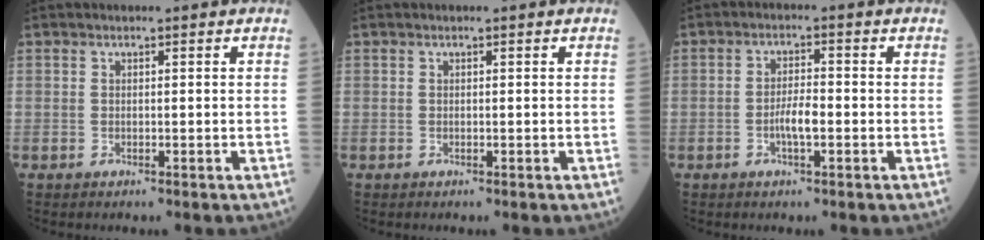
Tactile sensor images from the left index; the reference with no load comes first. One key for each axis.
{"total": 0.0}
{"total": 3.5, "fx": -1.1, "fy": 0.7, "fz": 3.2, "tx": -0.063, "ty": 0.002, "tz": -0.021}